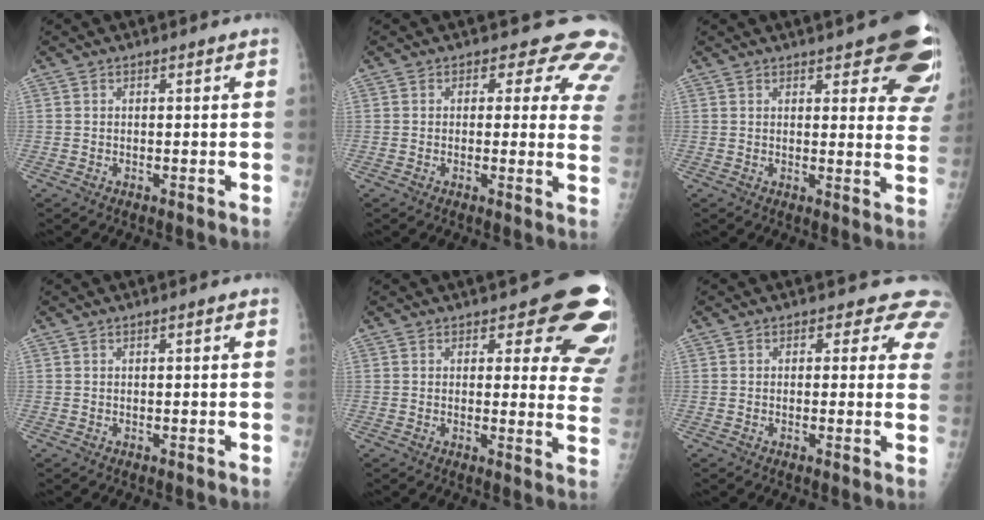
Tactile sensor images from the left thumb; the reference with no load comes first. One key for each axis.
{"total": 9.7, "fx": 7.4, "fy": 5.1, "fz": 3.5, "tx": 0.019, "ty": -0.028, "tz": 0.050}
{"total": 15.6, "fx": 9.6, "fy": 5.3, "fz": 11.2, "tx": -0.098, "ty": -0.038, "tz": 0.098}
{"total": 0.5, "fx": 0.1, "fy": 0.1, "fz": 0.5, "tx": -0.011, "ty": 0.001, "tz": 0.002}
{"total": 13.6, "fx": 9.4, "fy": 5.7, "fz": 8.1, "tx": -0.031, "ty": -0.056, "tz": 0.081}
{"total": 5.1, "fx": 3.9, "fy": 3.0, "fz": 1.3, "tx": 0.024, "ty": -0.016, "tz": 0.020}